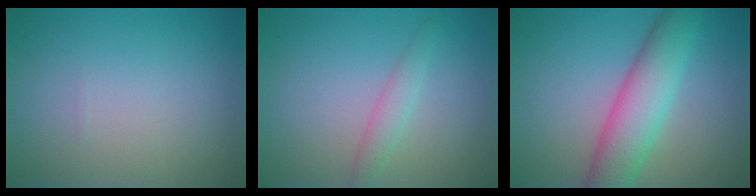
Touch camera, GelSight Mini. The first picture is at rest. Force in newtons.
{"total": 1.7, "press": 1.7, "slide": 0.1}
{"total": 6.2, "press": 6.2, "slide": 0.1}